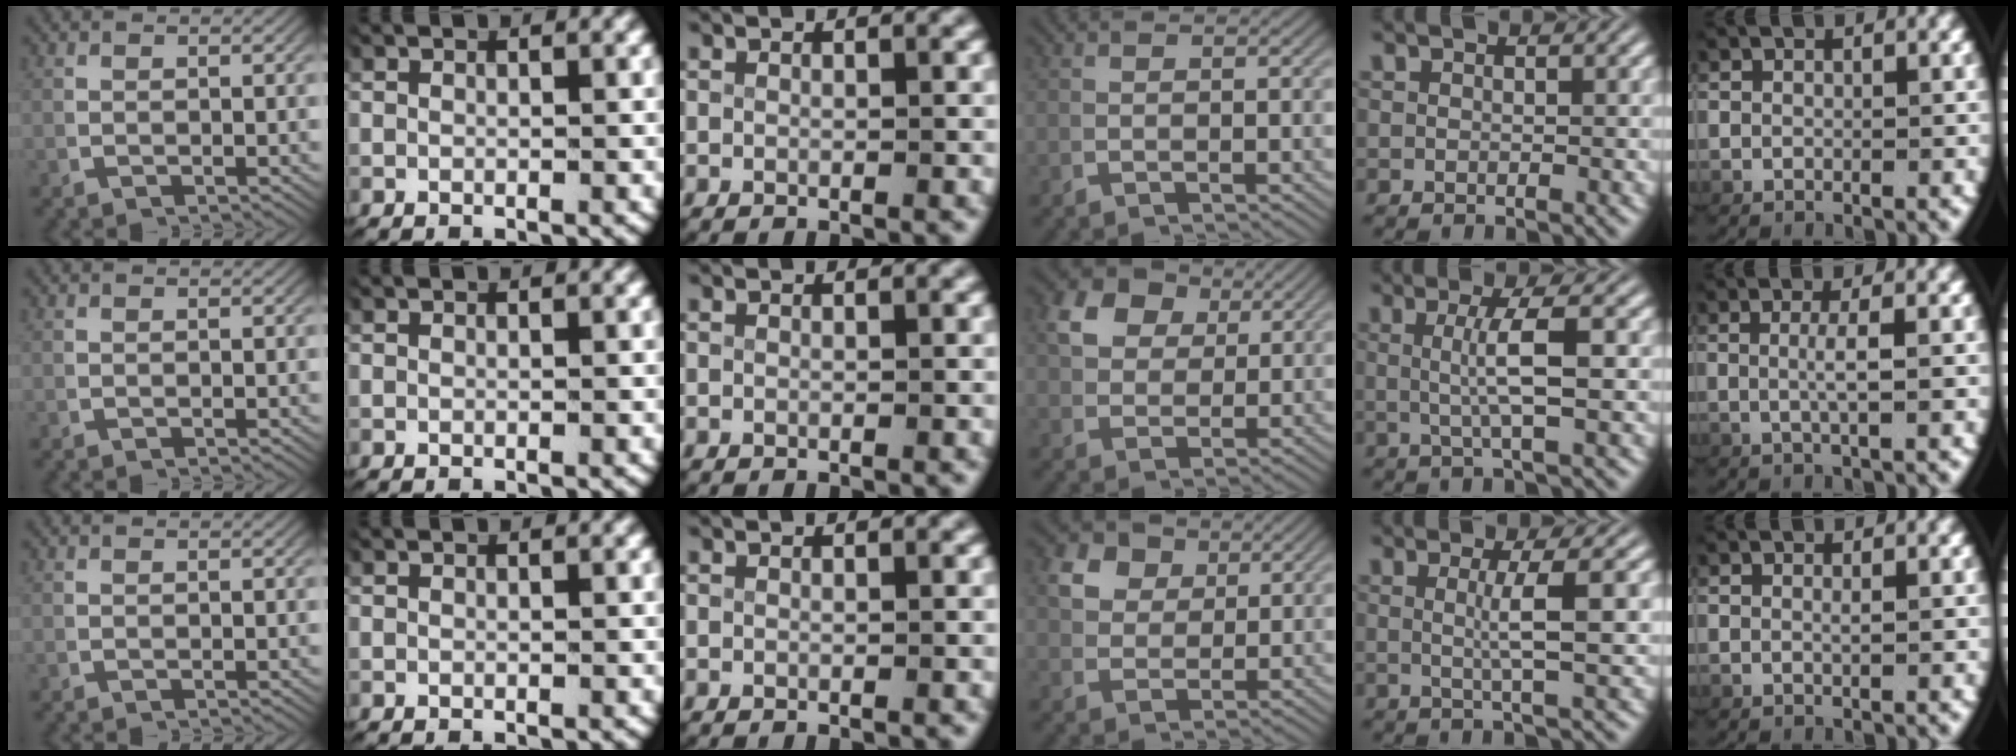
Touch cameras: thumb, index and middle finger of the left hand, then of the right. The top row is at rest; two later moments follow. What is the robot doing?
{"motion": "lift_and_place", "object": "card"}